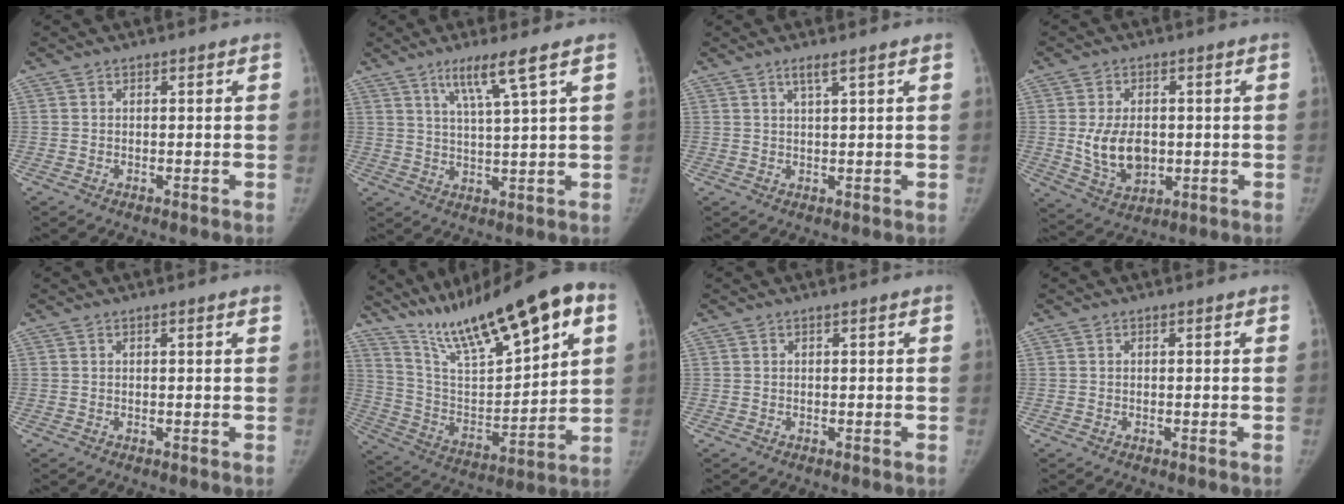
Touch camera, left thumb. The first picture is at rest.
{"total": 7.0, "force": [4.1, -0.5, 5.6], "torque": [-0.109, -0.025, 0.081]}
{"total": 2.1, "force": [1.3, -0.1, 1.7], "torque": [-0.036, -0.003, 0.028]}
{"total": 9.6, "force": [-0.3, 6.6, 6.9], "torque": [-0.102, -0.009, 0.007]}
{"total": 0.5, "force": [0.4, 0.0, 0.4], "torque": [-0.002, 0.003, 0.004]}
{"total": 24.2, "force": [14.8, 6.8, 17.9], "torque": [-0.270, -0.034, 0.260]}
{"total": 0.0}
{"total": 0.0}